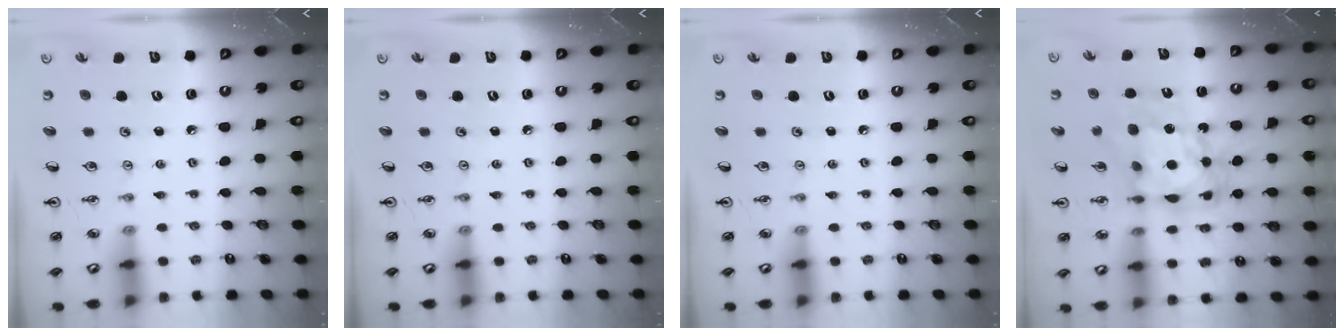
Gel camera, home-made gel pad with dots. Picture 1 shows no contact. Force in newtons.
{"total": 0.0}
{"total": 0.0}
{"total": 13.6, "press": 13.5, "slide": 1.2}